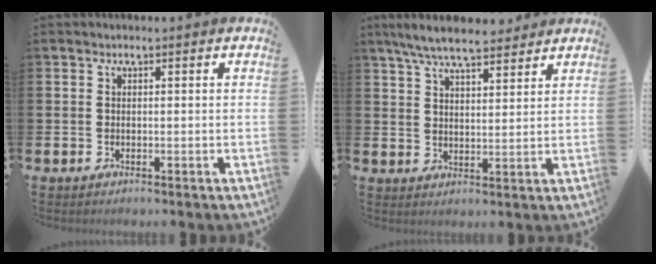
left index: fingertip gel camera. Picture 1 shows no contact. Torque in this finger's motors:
{"motor_torque": [0.50, -0.61, 0.68, 0.21]}